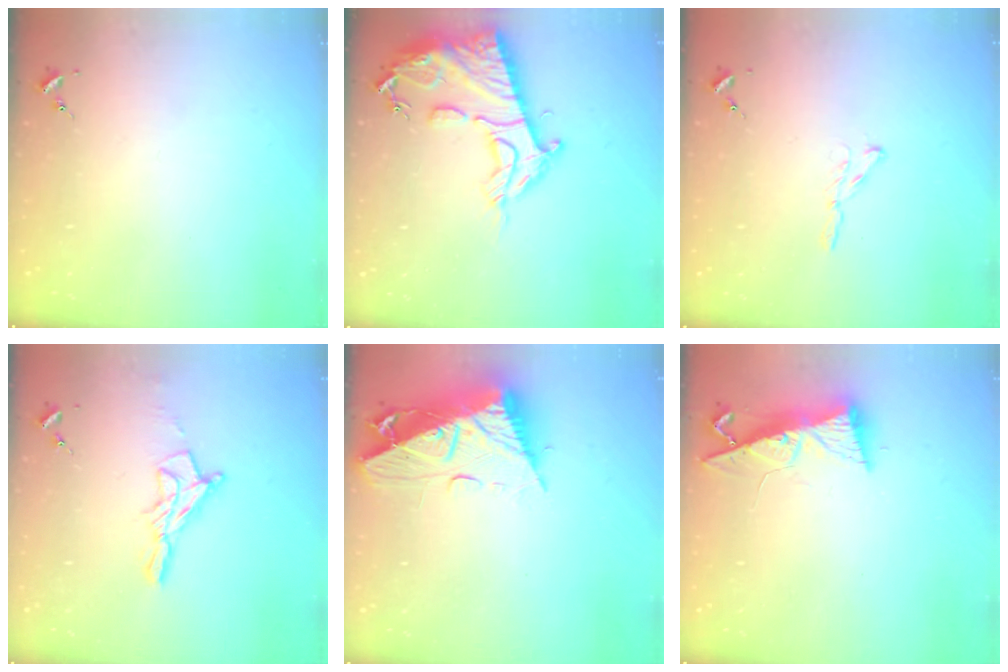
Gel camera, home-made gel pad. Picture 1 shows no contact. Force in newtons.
{"total": 18.2, "press": 18.1, "slide": 1.7}
{"total": 2.7, "press": 2.7, "slide": 0.2}
{"total": 11.7, "press": 11.7, "slide": 1.0}
{"total": 17.0, "press": 16.9, "slide": 1.5}
{"total": 8.7, "press": 8.7, "slide": 0.8}